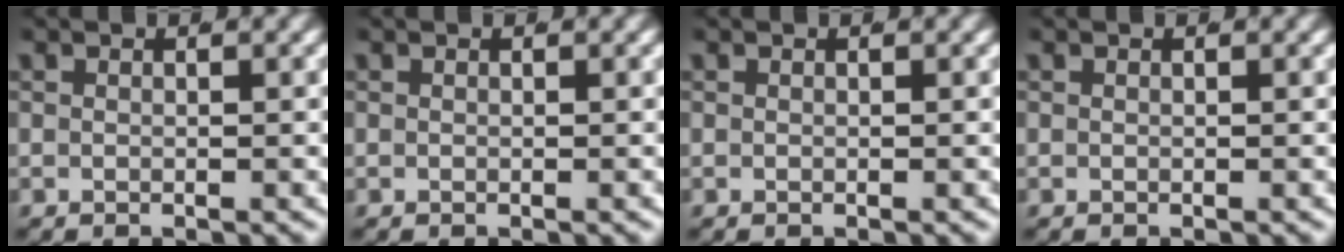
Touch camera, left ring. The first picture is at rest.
{"total": 1.1, "force": [-0.2, -1.0, -0.3], "torque": [0.011, -0.013, 0.007]}
{"total": 0.0}
{"total": 0.0}